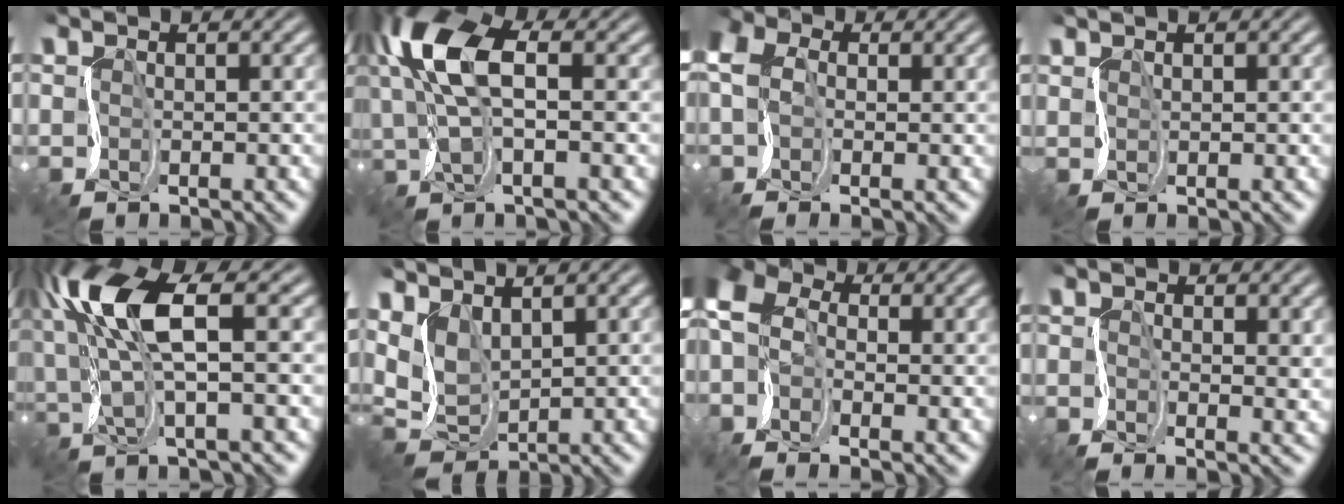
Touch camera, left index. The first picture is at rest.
{"total": 9.1, "force": [2.5, 4.0, 7.8], "torque": [-0.189, 0.016, 0.039]}
{"total": 5.4, "force": [0.2, 3.8, 3.9], "torque": [-0.077, 0.022, -0.016]}
{"total": 1.3, "force": [1.1, -0.1, 0.6], "torque": [-0.015, 0.012, 0.017]}
{"total": 9.4, "force": [3.0, 2.6, 8.5], "torque": [-0.190, 0.012, 0.048]}
{"total": 3.6, "force": [1.8, 1.4, 2.8], "torque": [-0.068, 0.003, 0.030]}
{"total": 7.3, "force": [-1.2, 4.7, 5.5], "torque": [-0.108, 0.017, -0.042]}
{"total": 1.5, "force": [0.4, 0.1, 1.4], "torque": [-0.026, 0.004, 0.001]}